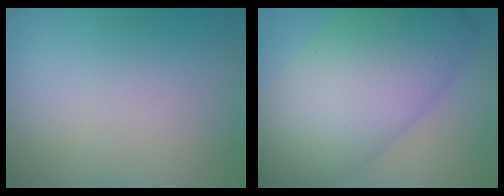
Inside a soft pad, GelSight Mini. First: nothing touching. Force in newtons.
{"total": 11.4, "press": 11.4, "slide": 0.3}